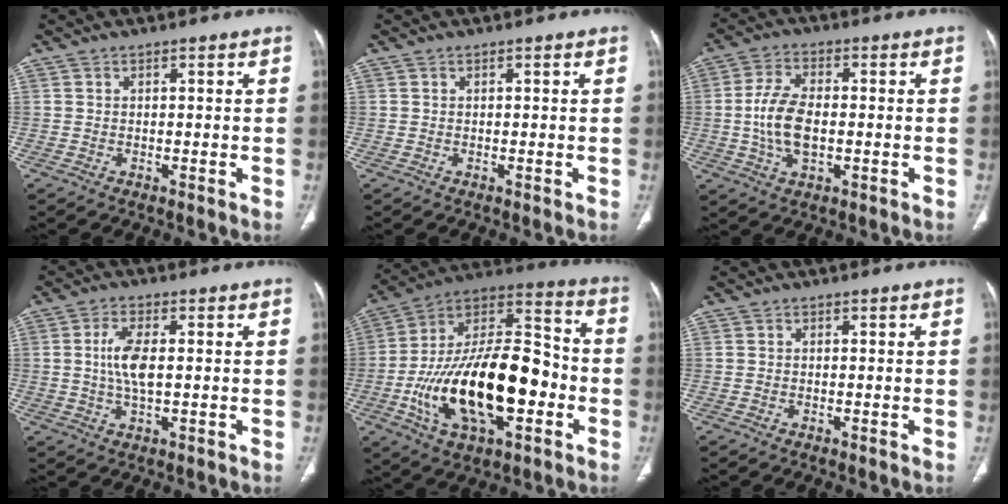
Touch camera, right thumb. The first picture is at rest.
{"total": 0.0}
{"total": 9.6, "force": [-0.9, 5.1, 8.1], "torque": [-0.163, 0.007, -0.017]}
{"total": 6.0, "force": [0.4, 2.3, 5.5], "torque": [-0.122, -0.002, 0.006]}
{"total": 28.6, "force": [-6.8, 14.1, 23.9], "torque": [-0.417, 0.037, -0.107]}
{"total": 0.0}